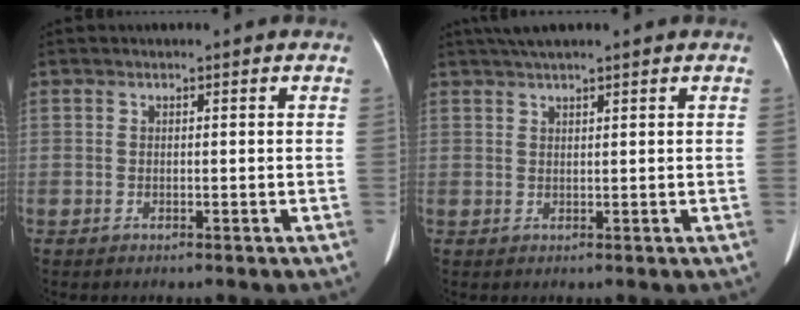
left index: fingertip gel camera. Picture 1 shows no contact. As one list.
[{"total": 5.1, "force": [4.2, 0.3, 2.9], "torque": [-0.045, 0.034, 0.073]}]